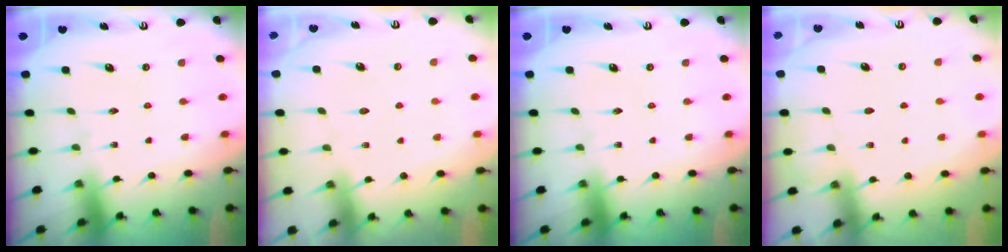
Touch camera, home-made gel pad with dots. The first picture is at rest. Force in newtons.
{"total": 2.5, "press": 2.5, "slide": 0.4}
{"total": 0.0}
{"total": 3.8, "press": 3.8, "slide": 0.6}